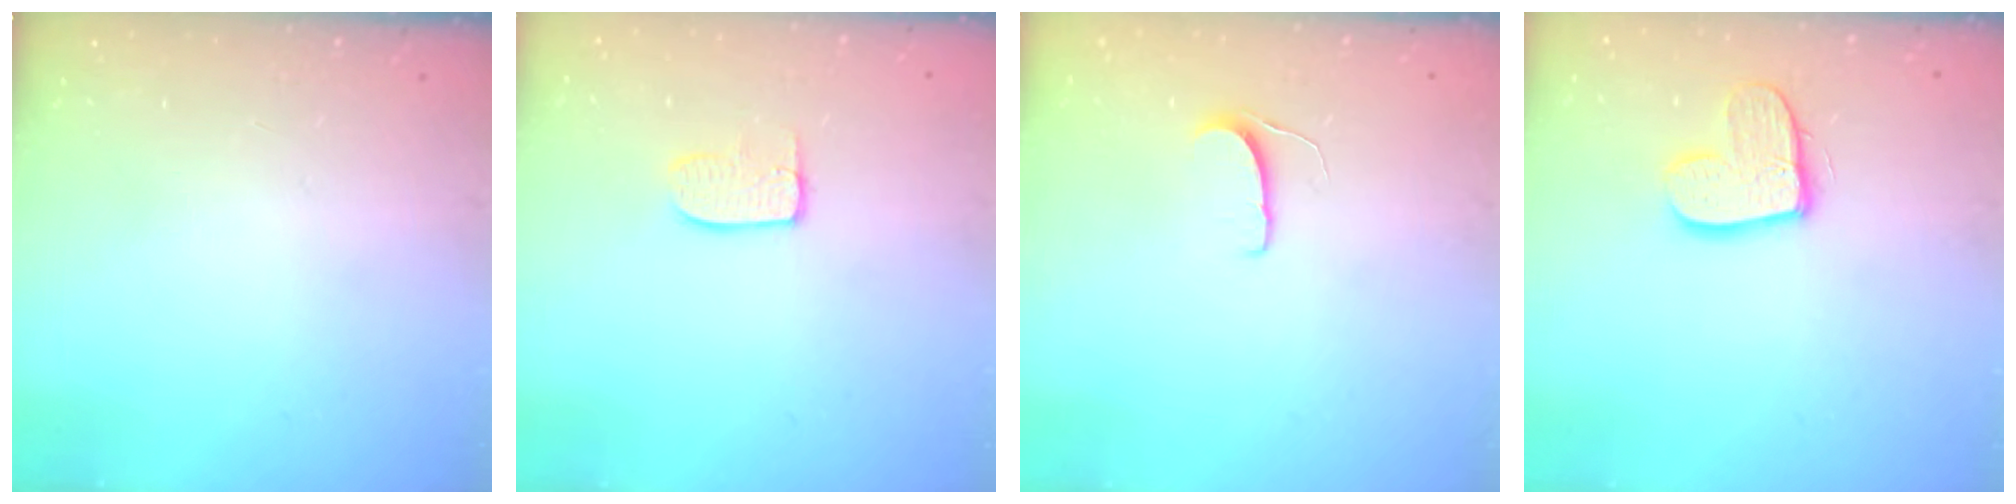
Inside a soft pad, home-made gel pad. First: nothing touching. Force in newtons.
{"total": 7.2, "press": 7.1, "slide": 0.4}
{"total": 5.4, "press": 5.4, "slide": 0.4}
{"total": 12.0, "press": 11.9, "slide": 0.9}